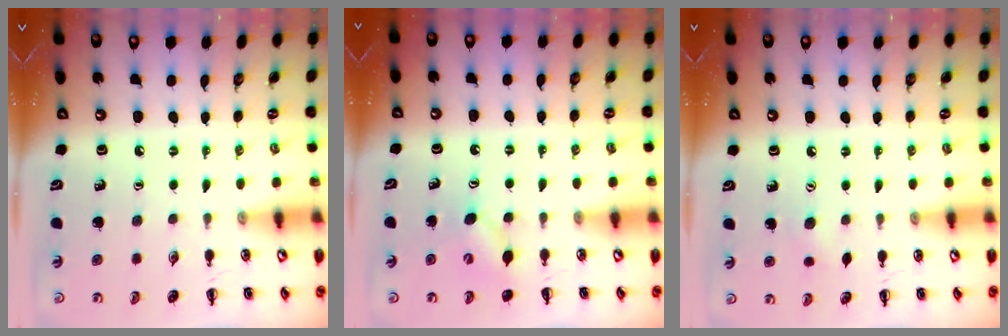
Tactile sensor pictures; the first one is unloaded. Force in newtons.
{"total": 5.6, "press": 5.5, "slide": 1.3}
{"total": 3.3, "press": 3.2, "slide": 0.8}